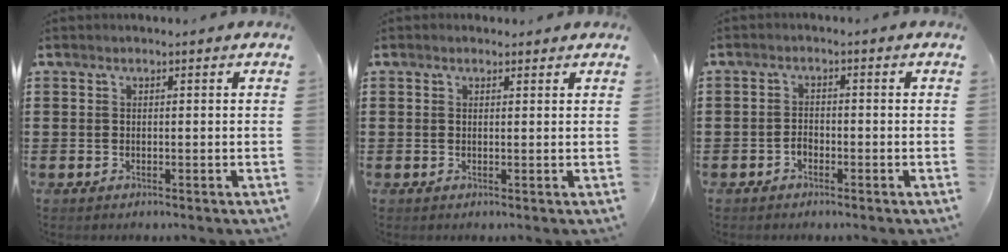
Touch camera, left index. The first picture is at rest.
{"total": 0.7, "force": [0.5, 0.5, 0.2], "torque": [-0.006, 0.004, 0.010]}
{"total": 1.5, "force": [-1.0, 0.9, 0.6], "torque": [-0.017, 0.002, -0.022]}